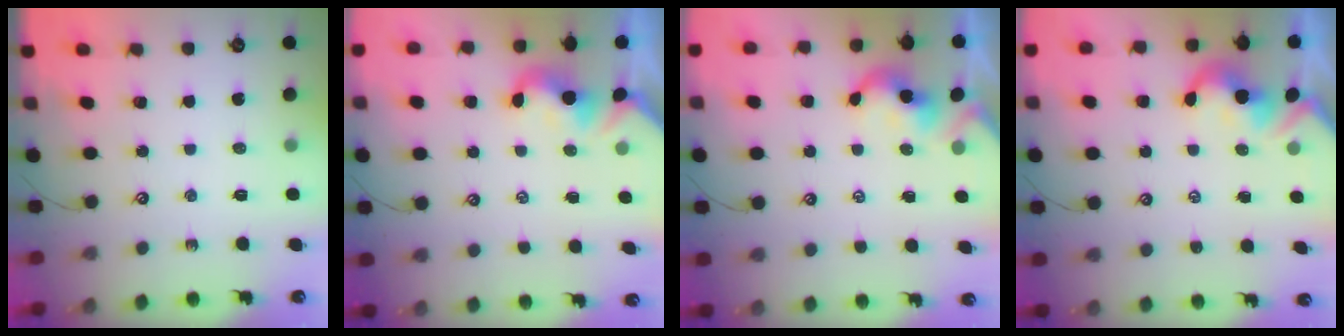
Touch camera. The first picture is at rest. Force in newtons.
{"total": 0.7, "press": 0.1, "slide": 0.7}
{"total": 1.2, "press": 1.1, "slide": 0.3}
{"total": 1.9, "press": 1.9, "slide": 0.3}